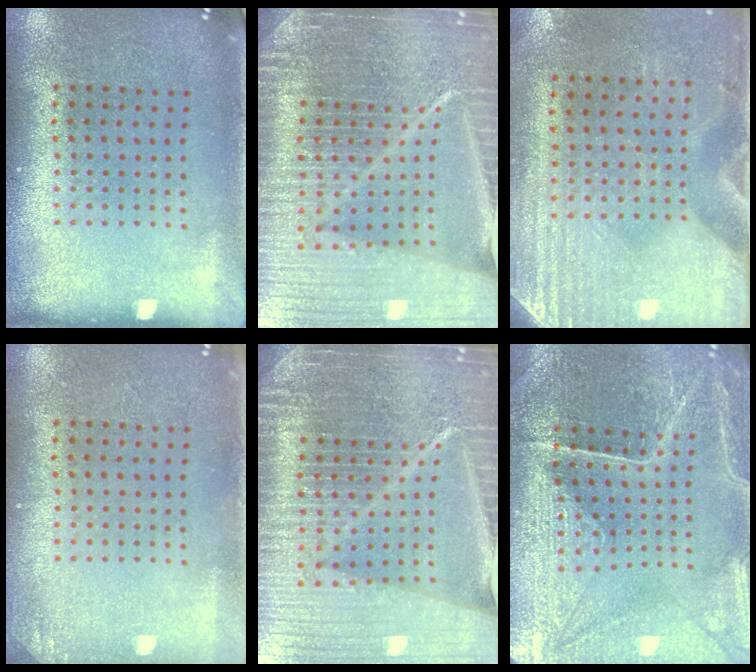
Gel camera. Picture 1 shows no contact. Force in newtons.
{"total": 7.0, "press": 6.0, "slide": 3.7}
{"total": 3.0, "press": 2.6, "slide": 1.5}
{"total": 0.9, "press": 0.9, "slide": 0.2}
{"total": 7.2, "press": 6.1, "slide": 3.8}
{"total": 3.4, "press": 3.4, "slide": 0.3}